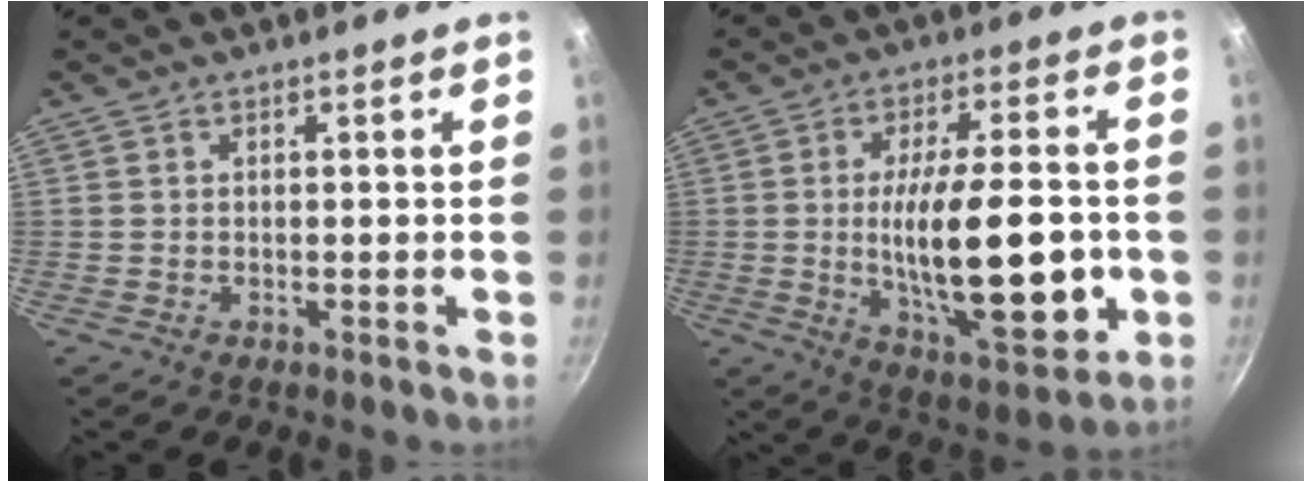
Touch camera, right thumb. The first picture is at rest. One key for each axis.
{"total": 20.9, "fx": -2.5, "fy": 7.8, "fz": 19.2, "tx": -0.292, "ty": -0.007, "tz": -0.032}